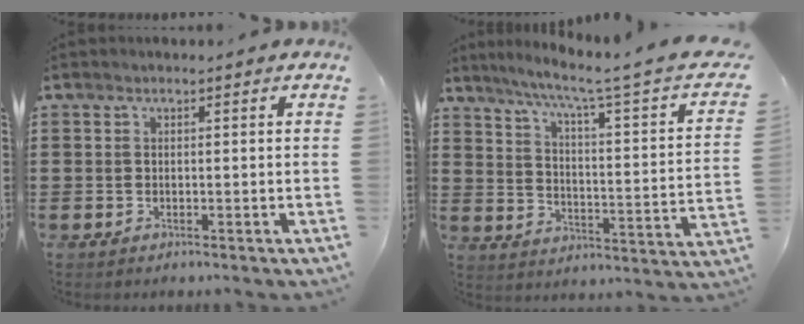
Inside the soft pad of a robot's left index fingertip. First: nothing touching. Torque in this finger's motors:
{"motor_torque": [0.64, -0.77, 0.40, 0.14]}